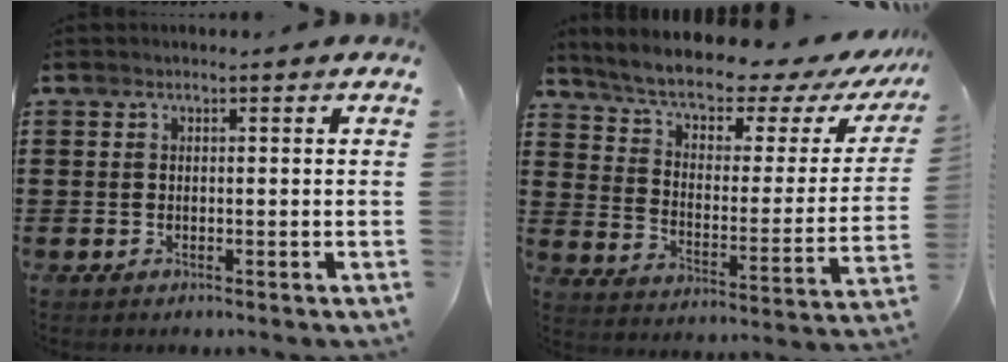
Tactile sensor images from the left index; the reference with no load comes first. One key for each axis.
{"total": 7.1, "fx": 5.8, "fy": 1.7, "fz": 3.6, "tx": -0.089, "ty": -0.045, "tz": 0.094}